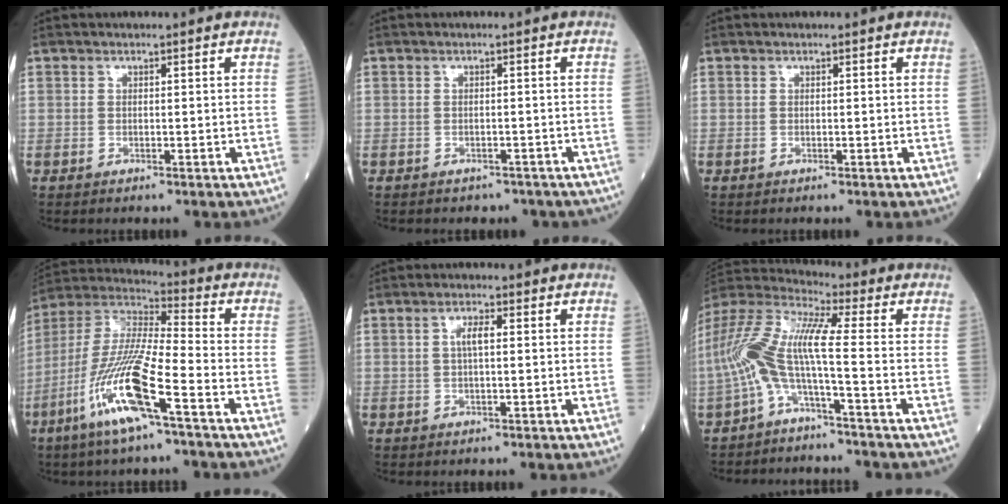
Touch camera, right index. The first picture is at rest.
{"total": 4.9, "force": [-4.2, 2.4, 0.9], "torque": [-0.010, 0.009, -0.042]}
{"total": 0.0}
{"total": 15.4, "force": [-7.1, 1.1, 13.6], "torque": [-0.283, -0.018, -0.142]}
{"total": 2.5, "force": [0.4, 0.5, 2.4], "torque": [-0.049, 0.005, 0.007]}
{"total": 10.9, "force": [-3.0, 0.9, 10.5], "torque": [-0.231, 0.033, -0.068]}